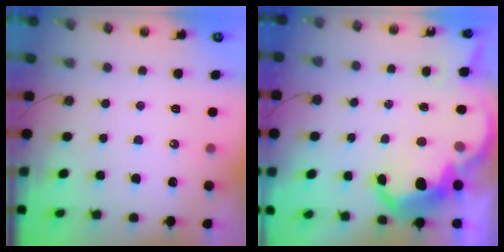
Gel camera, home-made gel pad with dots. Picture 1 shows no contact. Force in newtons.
{"total": 12.1, "press": 12.1, "slide": 0.8}